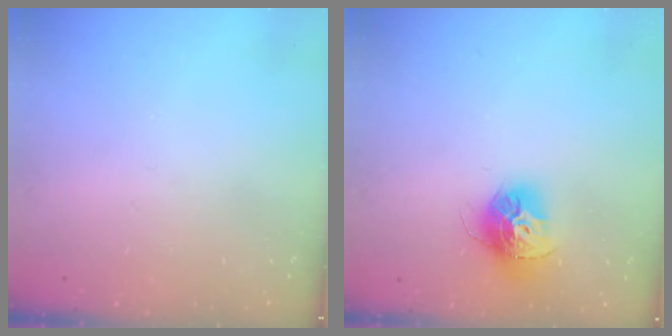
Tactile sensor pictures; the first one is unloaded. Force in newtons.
{"total": 13.2, "press": 13.1, "slide": 1.3}